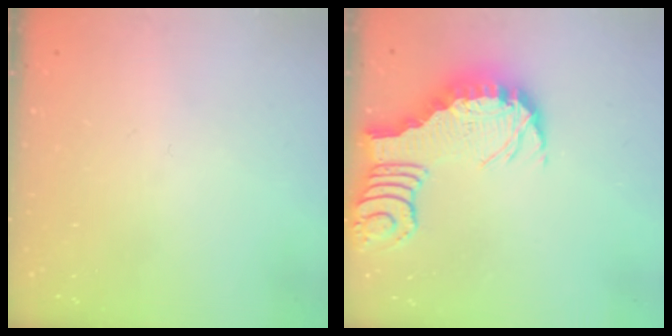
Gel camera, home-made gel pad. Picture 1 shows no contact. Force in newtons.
{"total": 3.2, "press": 3.2, "slide": 0.5}